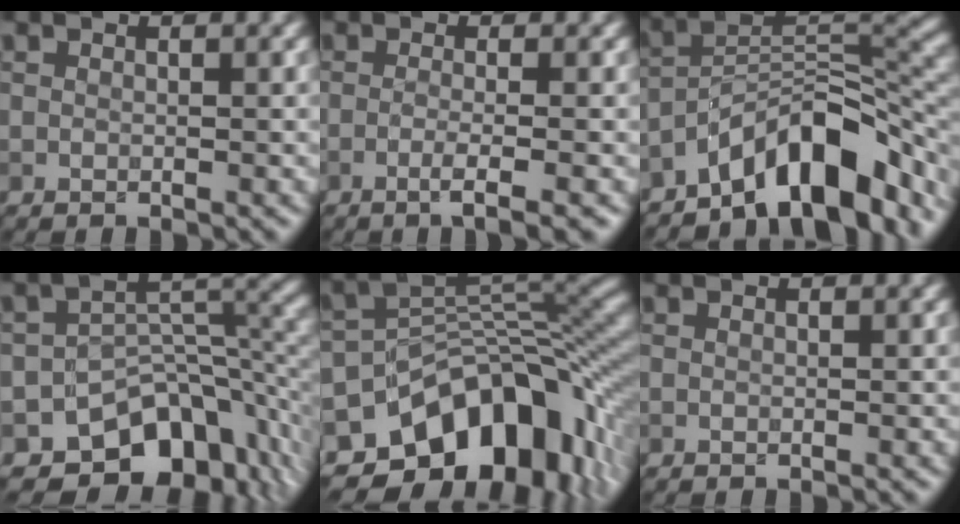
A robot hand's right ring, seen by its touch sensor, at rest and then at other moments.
{"total": 2.9, "force": [-1.3, 0.5, 2.5], "torque": [-0.036, 0.002, -0.034]}
{"total": 10.8, "force": [-7.0, 4.3, 7.1], "torque": [-0.090, 0.010, -0.134]}
{"total": 10.0, "force": [-6.2, 6.1, 5.0], "torque": [-0.049, -0.010, -0.102]}
{"total": 13.6, "force": [-6.5, 8.6, 8.5], "torque": [-0.133, 0.003, -0.103]}
{"total": 0.0}